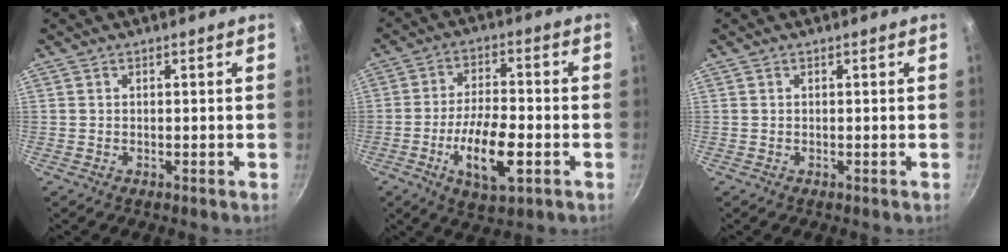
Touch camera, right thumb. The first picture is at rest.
{"total": 12.0, "force": [-4.0, 4.5, 10.4], "torque": [-0.178, 0.017, -0.070]}
{"total": 0.0}